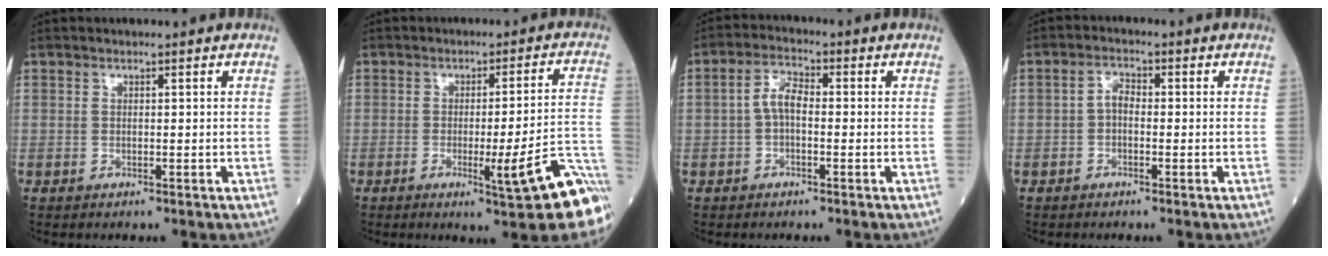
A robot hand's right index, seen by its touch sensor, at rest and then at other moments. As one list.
[{"total": 10.7, "force": [-5.4, -0.2, 9.3], "torque": [-0.100, 0.002, -0.067]}, {"total": 3.9, "force": [-0.5, 1.7, 3.5], "torque": [-0.065, 0.011, -0.013]}, {"total": 2.2, "force": [-0.5, 1.2, 1.8], "torque": [-0.026, 0.006, -0.012]}]